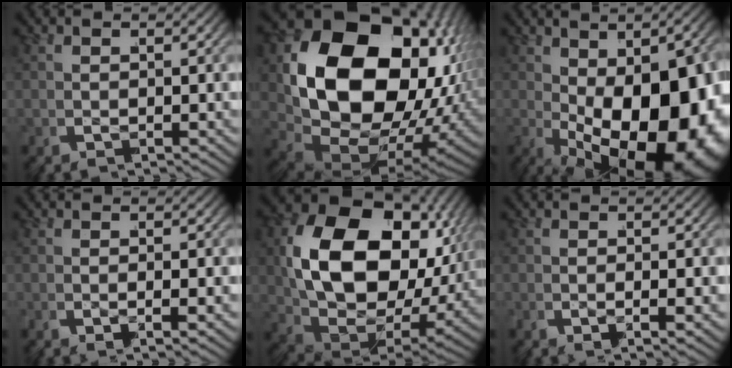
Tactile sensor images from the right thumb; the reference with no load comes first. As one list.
[{"total": 28.2, "force": [-0.9, 20.0, 19.9], "torque": [-0.397, -0.069, 0.010]}, {"total": 20.7, "force": [-4.9, 12.1, 16.0], "torque": [-0.275, -0.068, -0.042]}, {"total": 1.4, "force": [-0.5, 0.5, 1.2], "torque": [-0.026, -0.005, -0.011]}, {"total": 24.2, "force": [1.3, 16.7, 17.4], "torque": [-0.356, -0.054, 0.042]}, {"total": 1.7, "force": [-0.6, 0.6, 1.5], "torque": [-0.033, -0.004, -0.012]}]